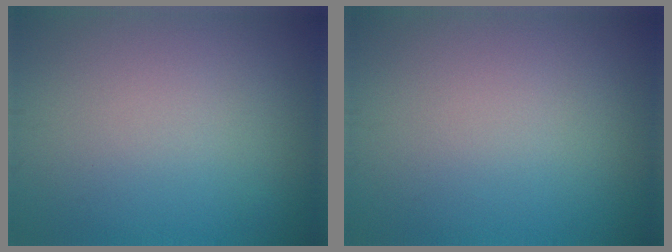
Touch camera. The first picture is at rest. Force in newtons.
{"total": 0.0}